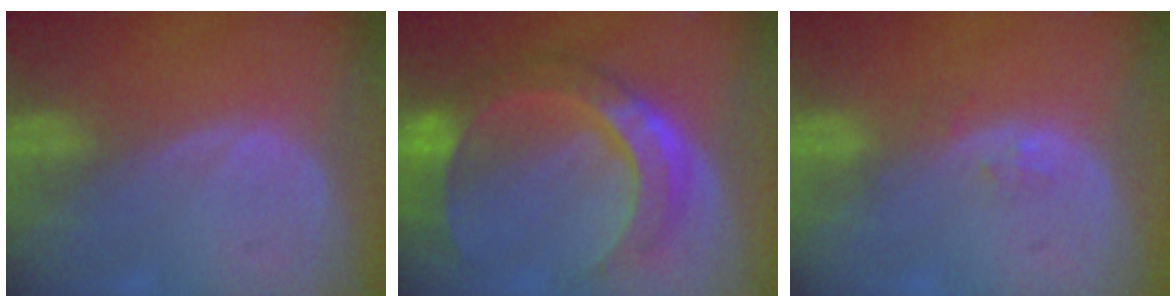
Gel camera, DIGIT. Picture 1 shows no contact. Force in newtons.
{"total": 10.0, "press": 10.0, "slide": 0.9}
{"total": 1.2, "press": 1.2, "slide": 0.1}